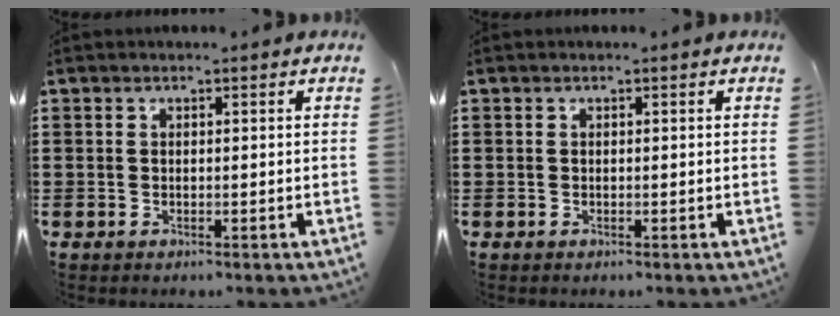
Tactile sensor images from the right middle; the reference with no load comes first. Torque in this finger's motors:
{"motor_torque": [0.36, -0.41, -0.22, -0.06]}